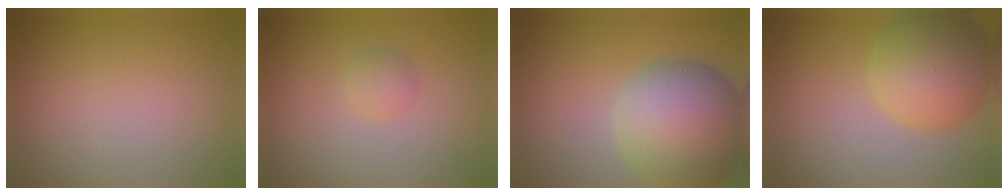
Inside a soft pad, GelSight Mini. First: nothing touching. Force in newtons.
{"total": 1.2, "press": 1.2, "slide": 0.1}
{"total": 12.0, "press": 12.0, "slide": 0.5}
{"total": 7.9, "press": 7.9, "slide": 0.2}